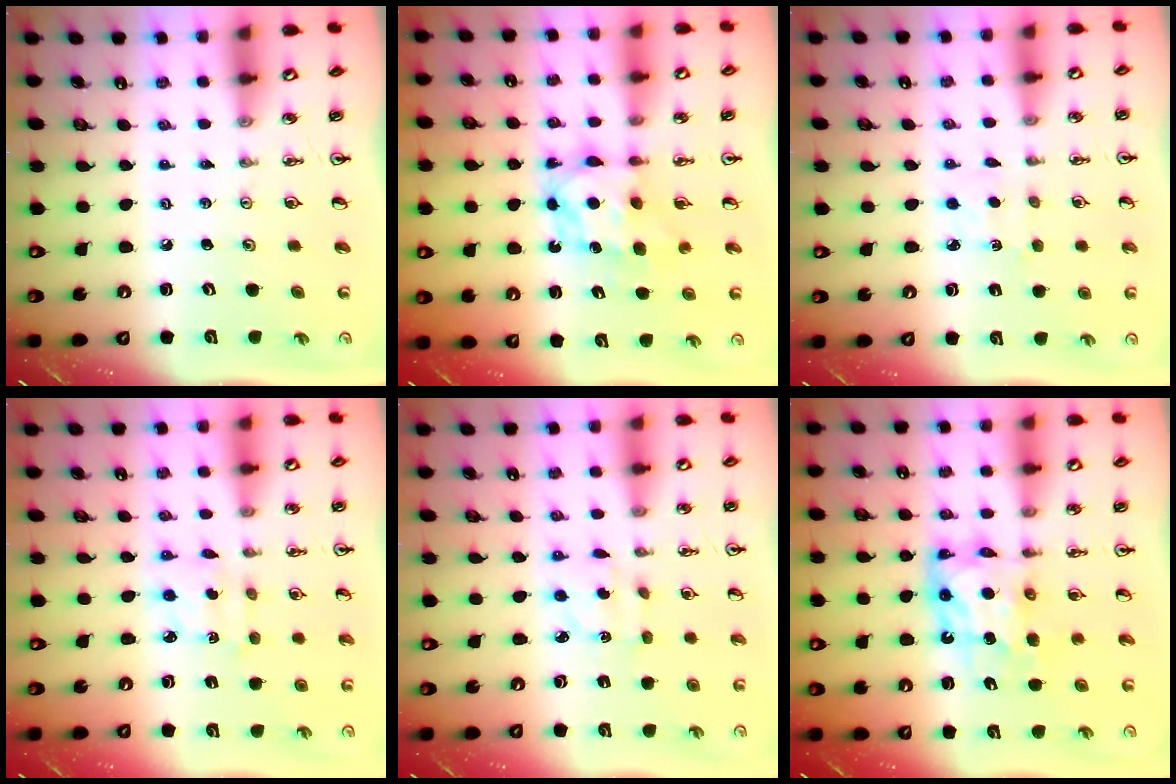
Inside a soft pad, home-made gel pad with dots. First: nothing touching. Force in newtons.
{"total": 6.7, "press": 6.7, "slide": 0.5}
{"total": 2.7, "press": 2.6, "slide": 0.3}
{"total": 2.9, "press": 2.9, "slide": 0.6}
{"total": 2.4, "press": 2.3, "slide": 0.5}
{"total": 9.5, "press": 9.5, "slide": 0.9}